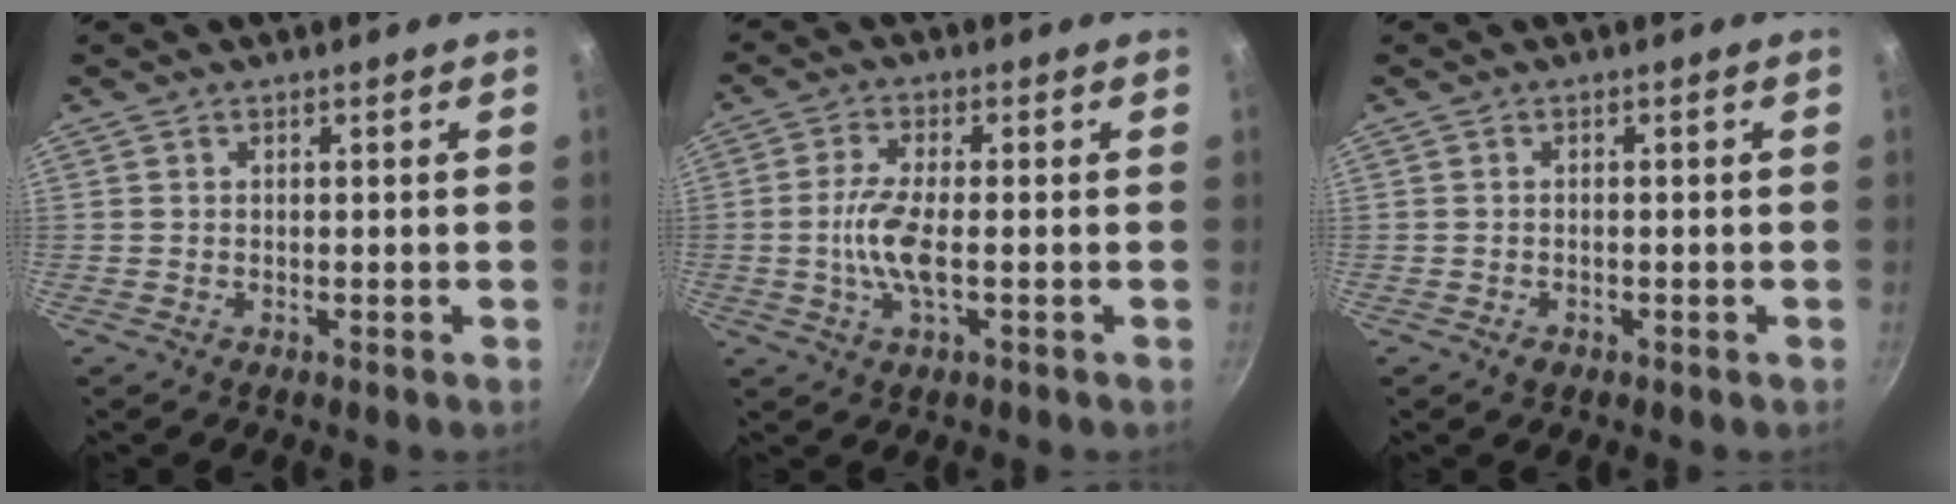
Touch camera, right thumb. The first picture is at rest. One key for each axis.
{"total": 7.0, "fx": -1.0, "fy": 2.1, "fz": 6.6, "tx": -0.142, "ty": 0.003, "tz": -0.027}
{"total": 1.5, "fx": -0.8, "fy": 1.0, "fz": 0.7, "tx": -0.015, "ty": 0.003, "tz": -0.010}